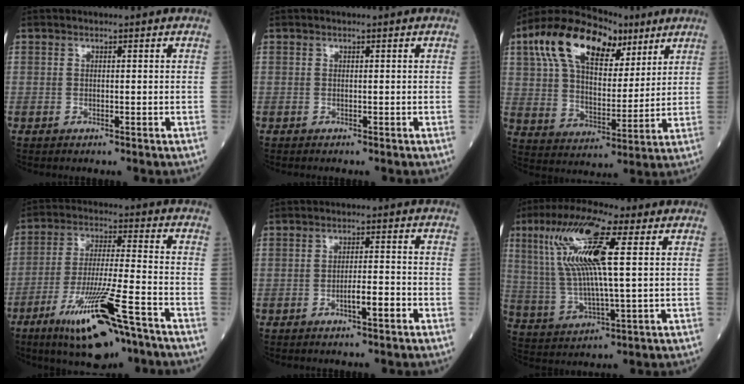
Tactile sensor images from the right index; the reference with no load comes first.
{"total": 0.0}
{"total": 18.1, "force": [9.3, 9.0, 12.6], "torque": [-0.244, 0.041, 0.164]}
{"total": 15.2, "force": [-9.1, 1.7, 12.1], "torque": [-0.231, -0.032, -0.158]}
{"total": 3.8, "force": [-1.8, 0.4, 3.4], "torque": [-0.055, 0.000, -0.031]}
{"total": 15.5, "force": [5.0, 2.1, 14.6], "torque": [-0.306, 0.017, 0.090]}